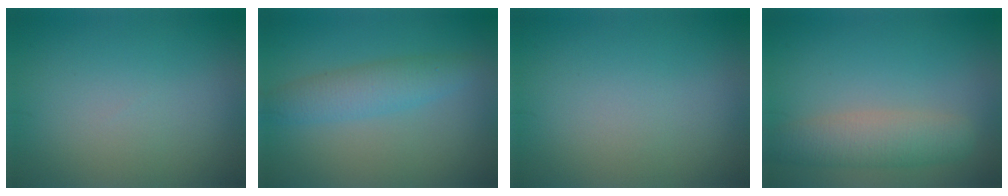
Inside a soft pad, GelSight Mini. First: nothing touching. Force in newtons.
{"total": 3.5, "press": 3.5, "slide": 0.1}
{"total": 0.0}
{"total": 4.1, "press": 4.1, "slide": 0.1}